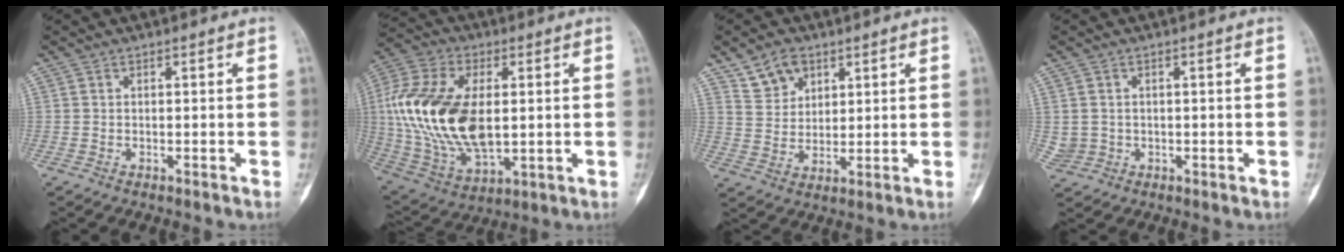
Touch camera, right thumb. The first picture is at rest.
{"total": 22.9, "force": [1.7, 13.0, 18.8], "torque": [-0.387, -0.009, 0.038]}
{"total": 6.8, "force": [4.3, 4.7, 2.5], "torque": [-0.022, -0.020, 0.088]}
{"total": 2.6, "force": [0.2, 2.5, 0.4], "torque": [-0.003, 0.004, 0.014]}